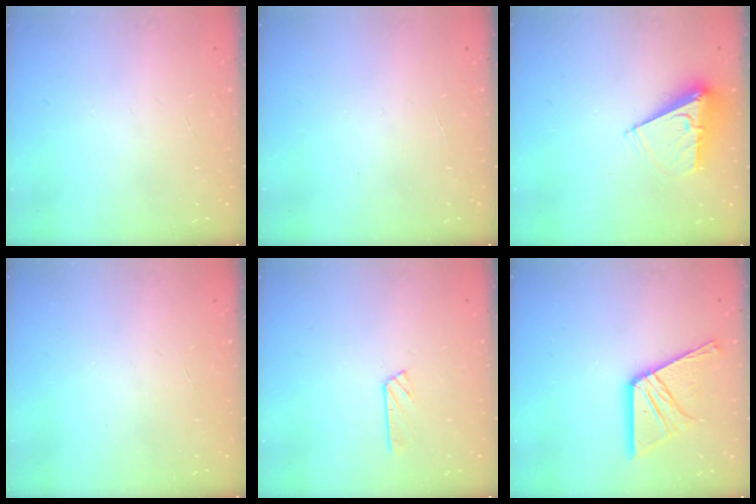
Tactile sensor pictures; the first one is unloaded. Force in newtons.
{"total": 0.0}
{"total": 7.7, "press": 7.7, "slide": 0.7}
{"total": 0.0}
{"total": 2.9, "press": 2.8, "slide": 0.3}
{"total": 16.1, "press": 16.1, "slide": 1.5}